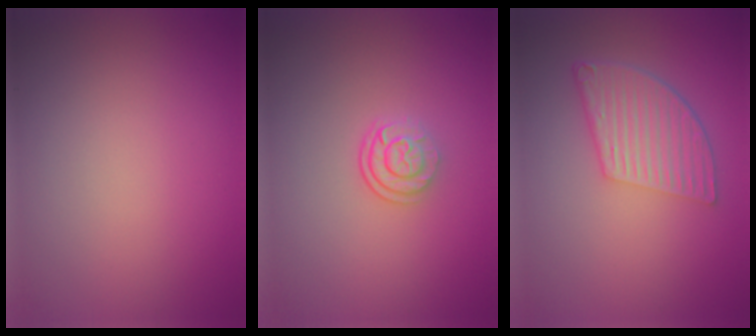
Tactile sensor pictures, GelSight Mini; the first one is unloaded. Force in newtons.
{"total": 2.5, "press": 1.8, "slide": 1.8}
{"total": 5.1, "press": 3.7, "slide": 3.5}